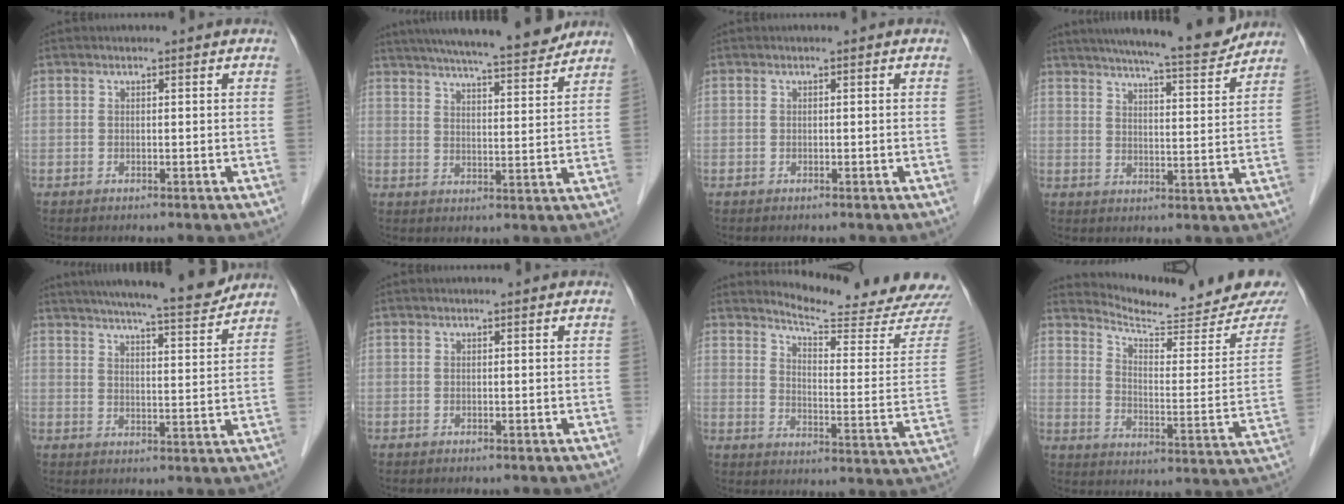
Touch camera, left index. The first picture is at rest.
{"total": 18.2, "force": [16.1, 1.5, 8.4], "torque": [-0.135, 0.015, 0.228]}
{"total": 0.0}
{"total": 15.1, "force": [13.6, 0.6, 6.5], "torque": [-0.100, -0.004, 0.186]}
{"total": 15.5, "force": [13.9, 0.6, 6.9], "torque": [-0.107, 0.002, 0.190]}
{"total": 0.0}
{"total": 17.9, "force": [17.5, -0.8, 3.8], "torque": [-0.058, -0.120, 0.212]}
{"total": 16.5, "force": [16.1, 0.3, 3.3], "torque": [-0.053, -0.082, 0.213]}